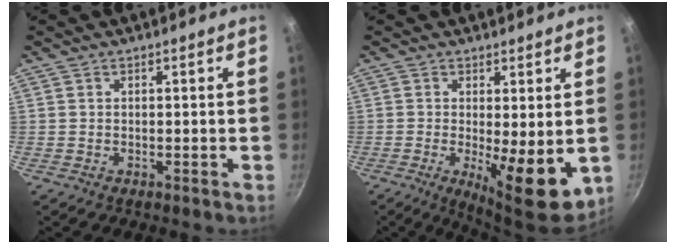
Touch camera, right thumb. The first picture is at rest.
{"total": 10.7, "force": [-1.3, 3.4, 10.1], "torque": [-0.128, -0.014, -0.006]}